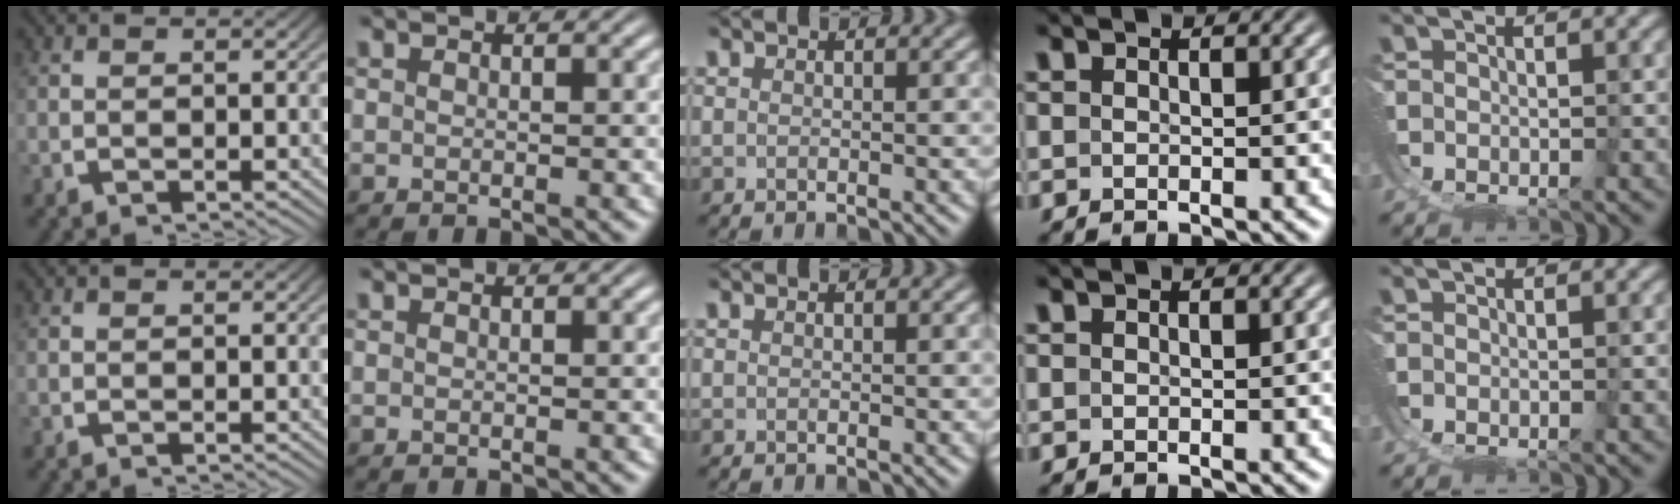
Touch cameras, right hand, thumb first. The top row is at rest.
{}